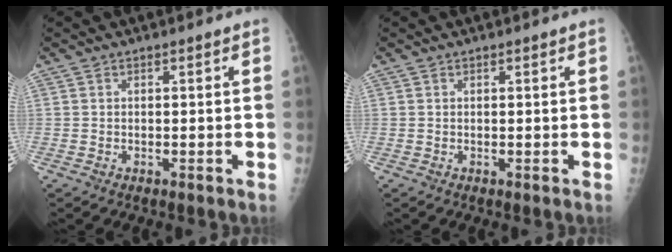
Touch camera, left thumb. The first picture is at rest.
{"total": 0.0}